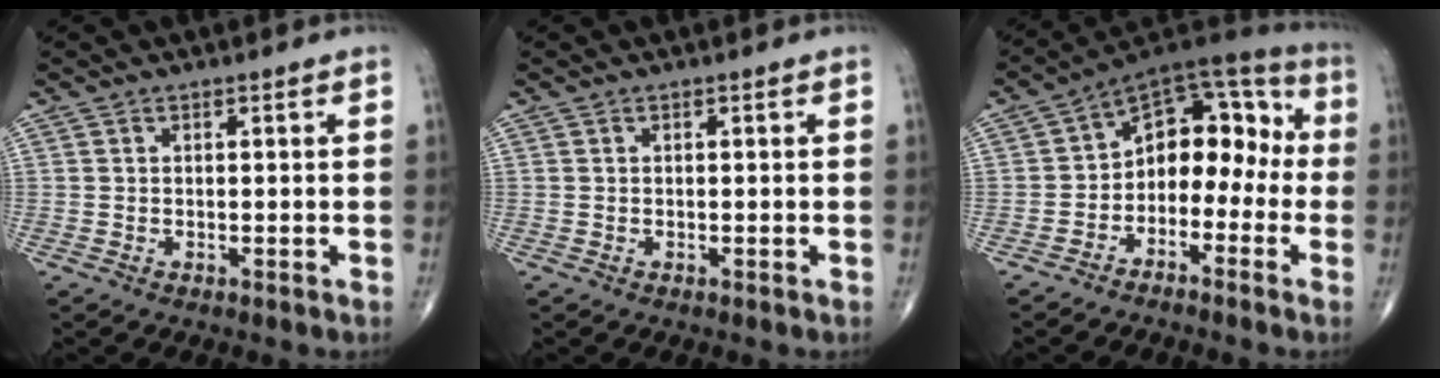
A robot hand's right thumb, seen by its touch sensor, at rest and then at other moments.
{"total": 0.0}
{"total": 13.1, "force": [-2.6, 8.9, 9.2], "torque": [-0.084, 0.076, -0.057]}